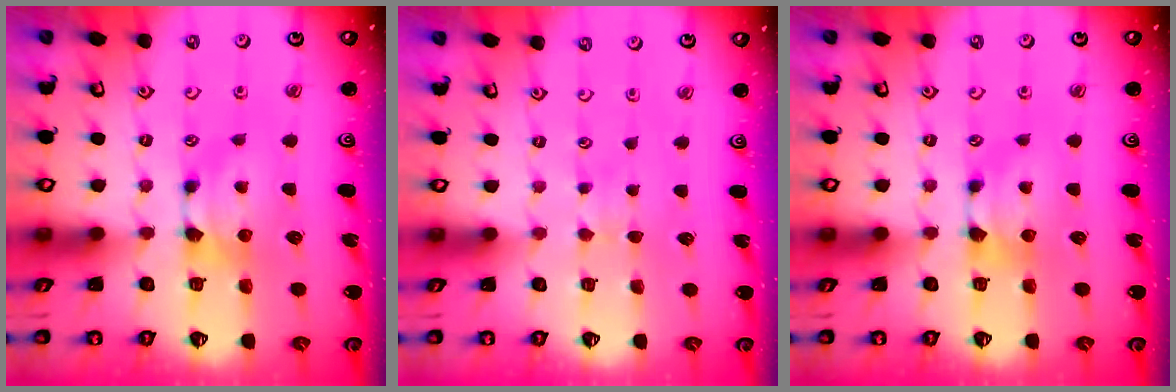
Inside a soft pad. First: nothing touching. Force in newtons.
{"total": 3.3, "press": 3.3, "slide": 0.3}
{"total": 0.0}